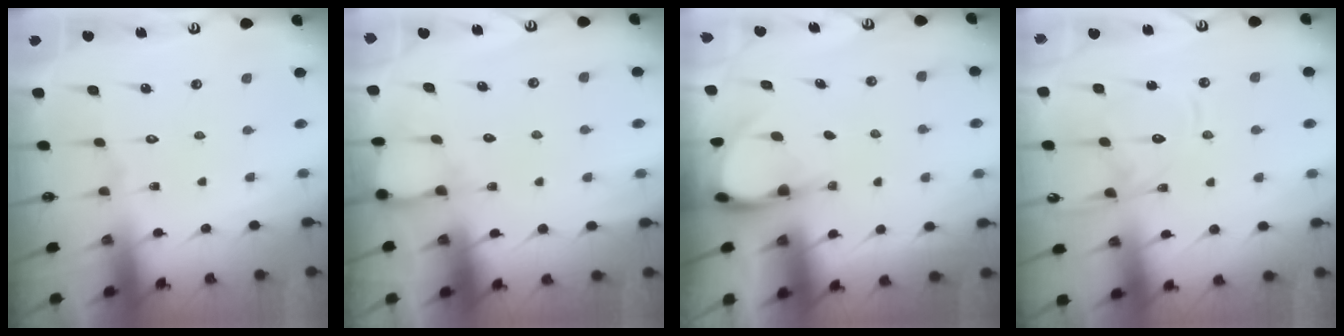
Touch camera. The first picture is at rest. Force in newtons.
{"total": 5.1, "press": 5.0, "slide": 0.5}
{"total": 3.9, "press": 3.9, "slide": 0.4}
{"total": 14.1, "press": 14.0, "slide": 1.4}